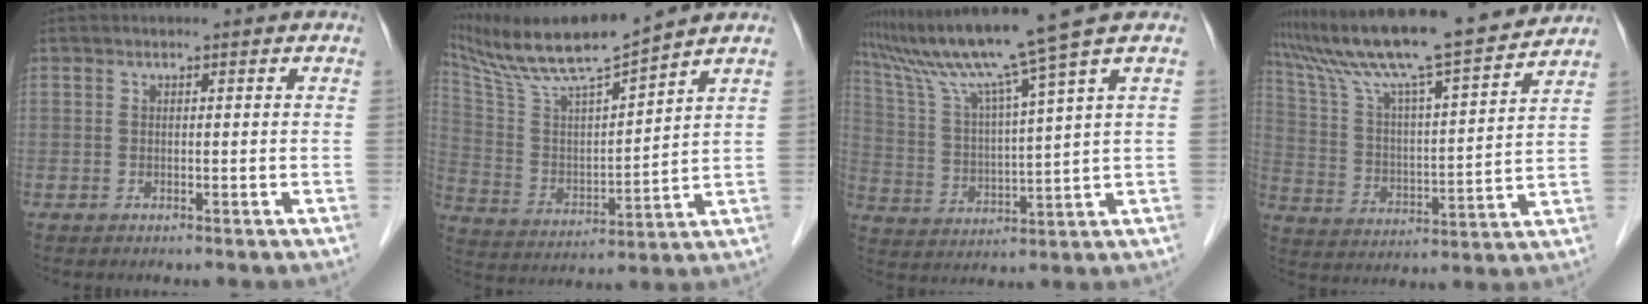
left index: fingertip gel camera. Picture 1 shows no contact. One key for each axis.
{"total": 15.0, "fx": 13.1, "fy": -0.6, "fz": 7.2, "tx": -0.142, "ty": 0.007, "tz": 0.249}
{"total": 12.0, "fx": 9.4, "fy": -3.5, "fz": 6.7, "tx": -0.119, "ty": -0.010, "tz": 0.174}
{"total": 19.8, "fx": 17.5, "fy": 0.1, "fz": 9.2, "tx": -0.168, "ty": 0.005, "tz": 0.284}